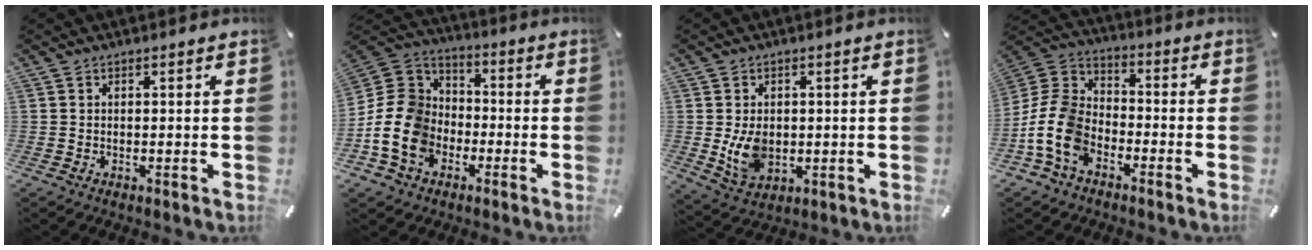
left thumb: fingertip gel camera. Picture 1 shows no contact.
{"total": 15.3, "force": [-5.4, 12.6, 6.7], "torque": [-0.159, 0.032, -0.097]}
{"total": 7.5, "force": [-0.2, 5.9, 4.7], "torque": [-0.093, -0.007, -0.006]}
{"total": 12.5, "force": [-6.4, 8.6, 6.4], "torque": [-0.151, 0.027, -0.122]}